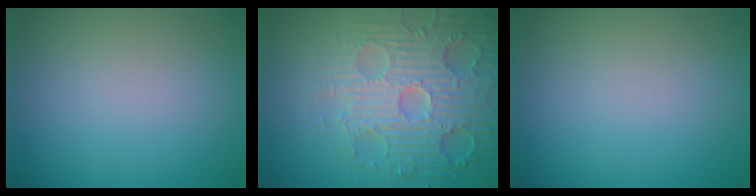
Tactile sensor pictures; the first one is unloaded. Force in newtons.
{"total": 7.0, "press": 5.9, "slide": 3.7}
{"total": 0.0}